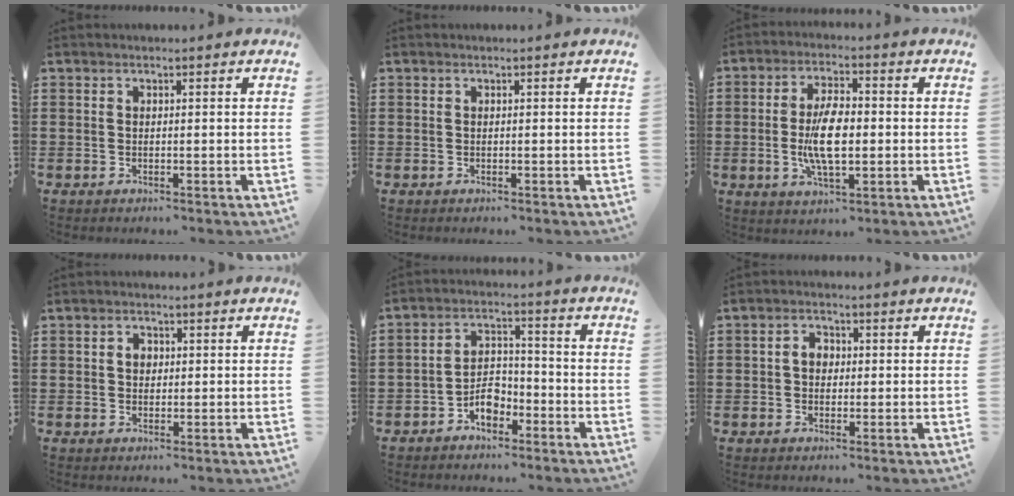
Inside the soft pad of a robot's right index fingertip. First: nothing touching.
{"total": 0.0}
{"total": 8.5, "force": [-0.7, 3.4, 7.7], "torque": [-0.163, -0.003, -0.018]}
{"total": 2.0, "force": [0.3, 1.6, 1.3], "torque": [-0.028, 0.011, 0.003]}
{"total": 5.2, "force": [-3.1, 3.1, 2.9], "torque": [-0.057, 0.010, -0.059]}
{"total": 2.7, "force": [0.0, 2.0, 1.8], "torque": [-0.038, 0.009, -0.002]}